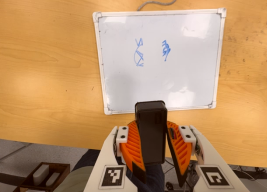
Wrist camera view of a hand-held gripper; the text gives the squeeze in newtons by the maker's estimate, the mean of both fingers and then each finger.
{"total": 10.1, "left": 9.8, "right": 10.3}